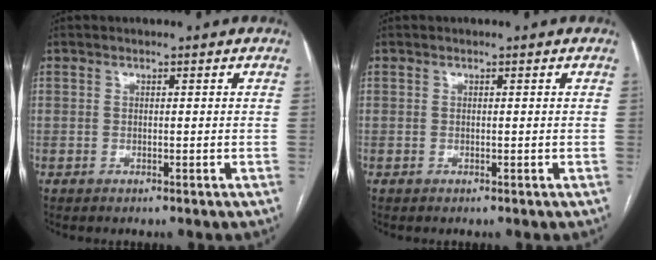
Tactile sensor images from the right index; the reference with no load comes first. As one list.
[{"total": 0.0}]